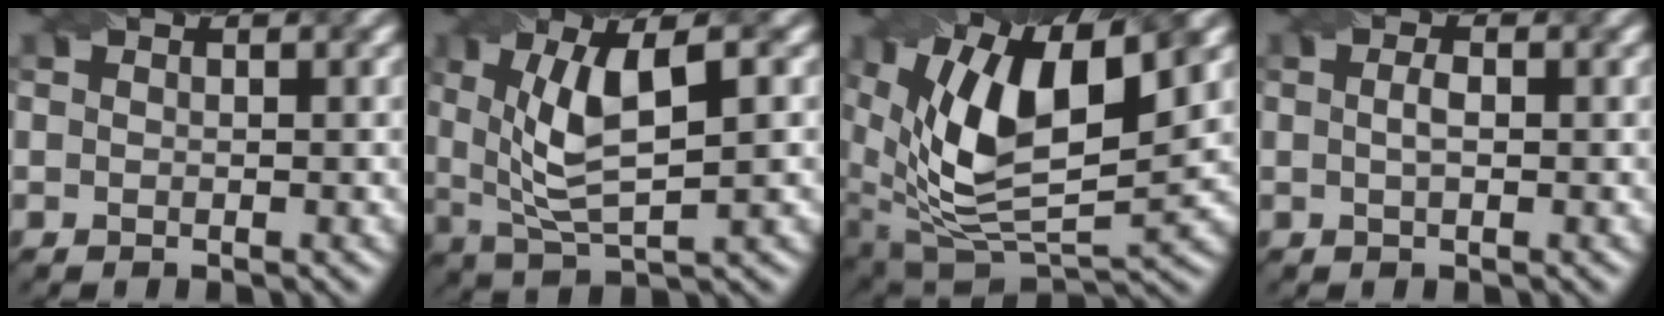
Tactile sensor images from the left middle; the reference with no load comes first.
{"total": 7.3, "force": [1.6, 2.3, 6.8], "torque": [-0.137, -0.001, 0.031]}
{"total": 13.3, "force": [4.4, 6.1, 11.0], "torque": [-0.202, 0.005, 0.081]}
{"total": 1.4, "force": [0.0, 0.5, 1.3], "torque": [-0.028, 0.003, -0.001]}